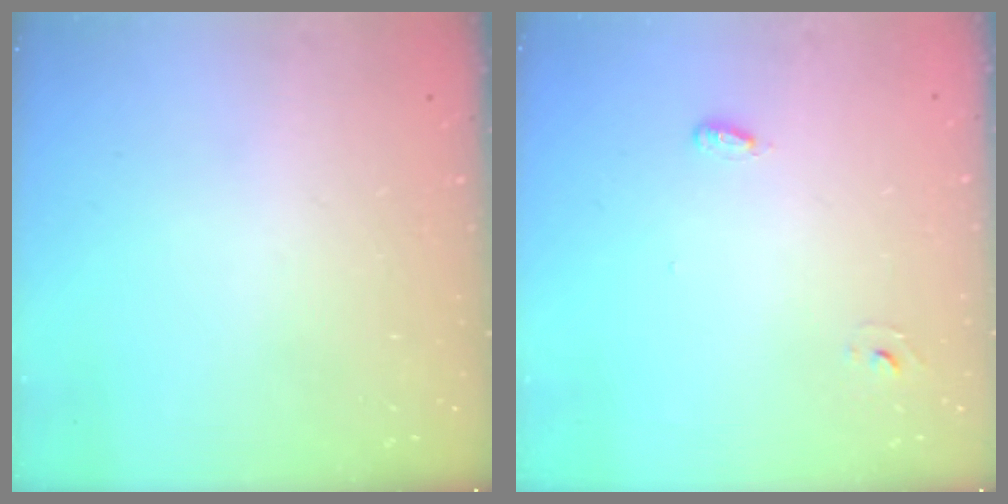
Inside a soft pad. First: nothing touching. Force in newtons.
{"total": 2.6, "press": 2.5, "slide": 0.6}